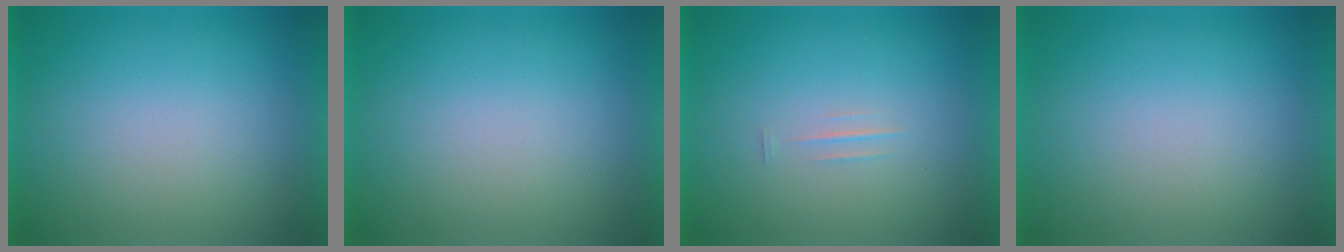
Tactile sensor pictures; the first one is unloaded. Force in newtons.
{"total": 0.0}
{"total": 1.3}
{"total": 0.0}